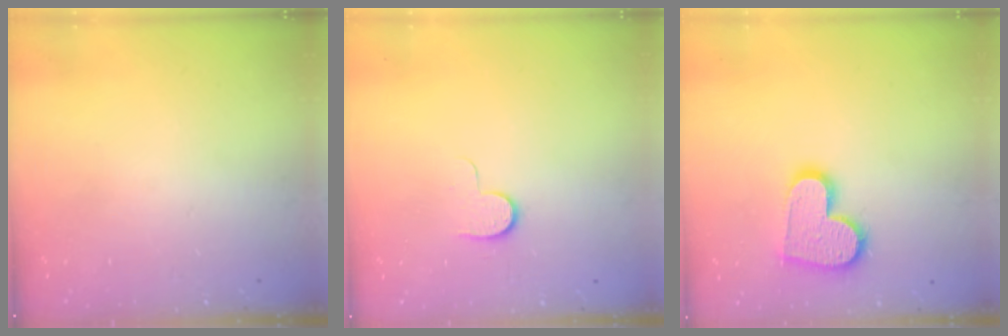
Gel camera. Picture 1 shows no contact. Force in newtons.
{"total": 5.3, "press": 5.3, "slide": 0.5}
{"total": 13.8, "press": 13.8, "slide": 1.1}